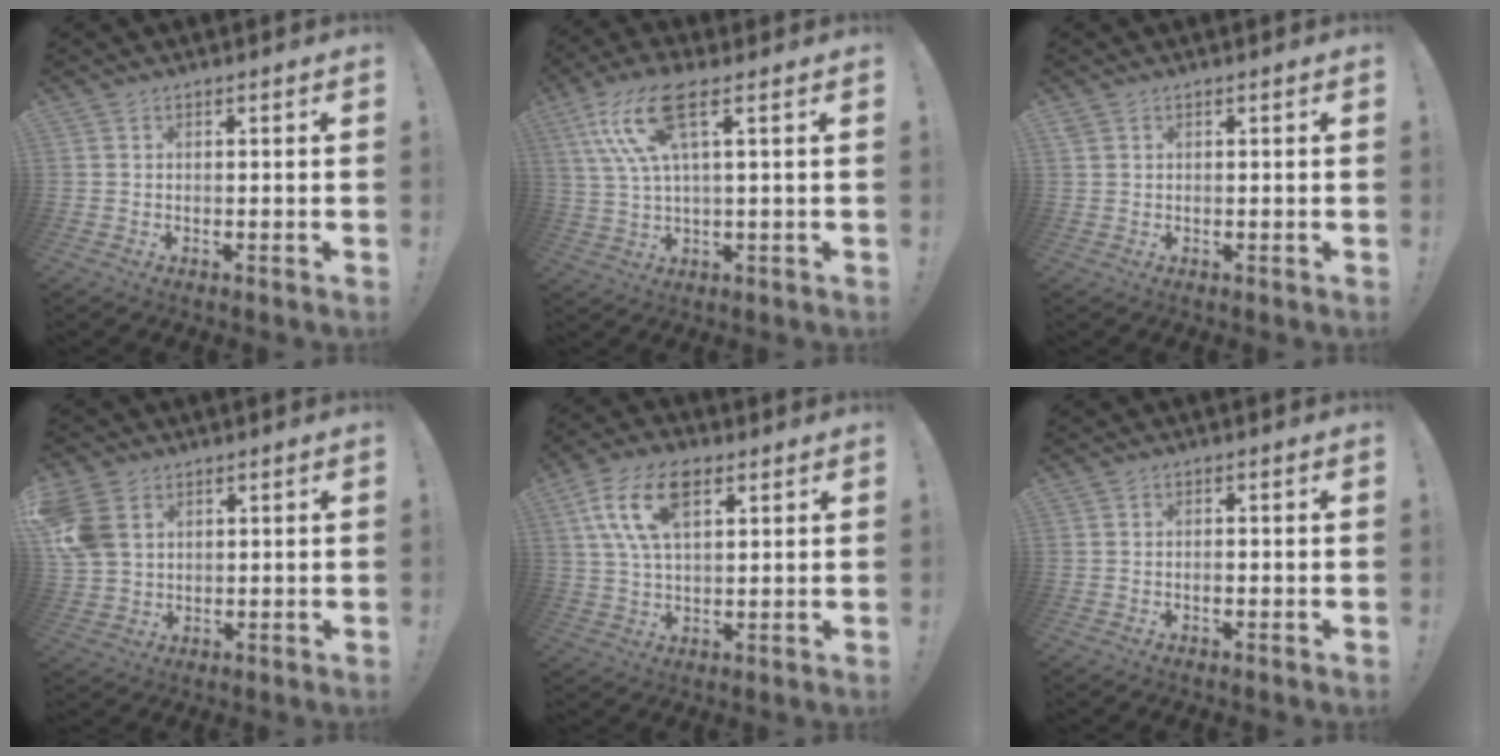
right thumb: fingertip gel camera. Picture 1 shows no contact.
{"total": 13.7, "force": [5.6, 4.3, 11.7], "torque": [-0.227, -0.006, 0.098]}
{"total": 1.3, "force": [0.7, 1.0, 0.6], "torque": [-0.017, 0.005, 0.014]}
{"total": 9.8, "force": [3.5, 7.4, 5.4], "torque": [-0.122, -0.004, 0.074]}
{"total": 13.7, "force": [5.8, 7.3, 10.1], "torque": [-0.186, -0.007, 0.106]}
{"total": 0.8, "force": [-0.5, 0.4, 0.5], "torque": [-0.009, 0.002, -0.009]}